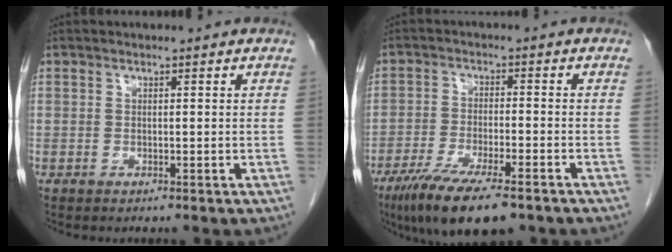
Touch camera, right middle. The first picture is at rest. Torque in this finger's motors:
{"motor_torque": [1.28, -0.85, 0.34, 0.15]}